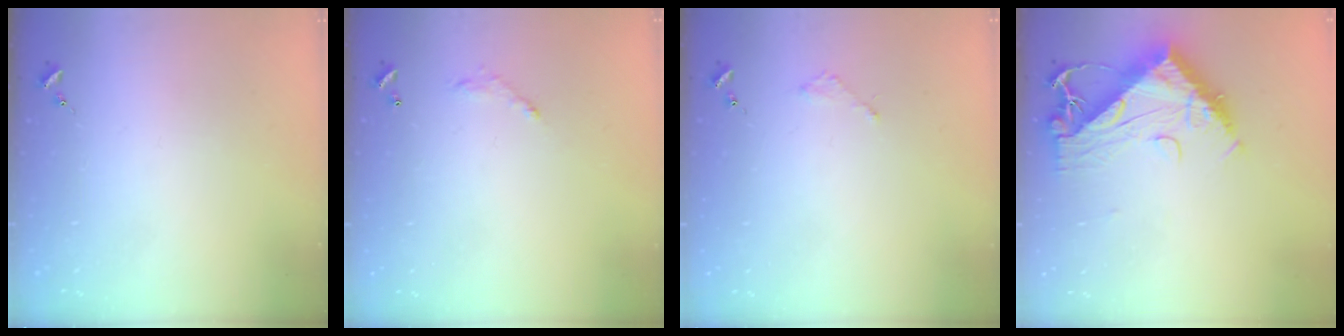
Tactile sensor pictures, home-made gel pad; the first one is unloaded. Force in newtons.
{"total": 6.2, "press": 6.2, "slide": 0.4}
{"total": 2.0, "press": 2.0, "slide": 0.3}
{"total": 12.0, "press": 11.9, "slide": 1.4}